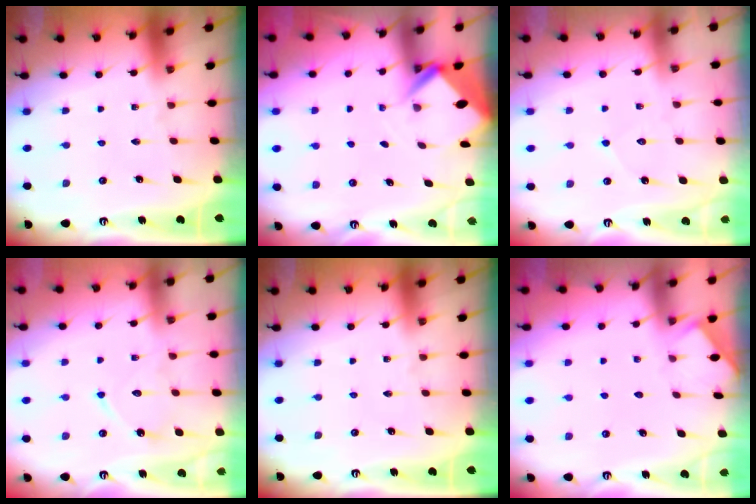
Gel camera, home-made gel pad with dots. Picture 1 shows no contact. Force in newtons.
{"total": 2.7, "press": 2.7, "slide": 0.1}
{"total": 4.3, "press": 4.3, "slide": 0.3}
{"total": 10.4, "press": 10.4, "slide": 0.7}
{"total": 0.0}
{"total": 1.2, "press": 1.2, "slide": 0.2}